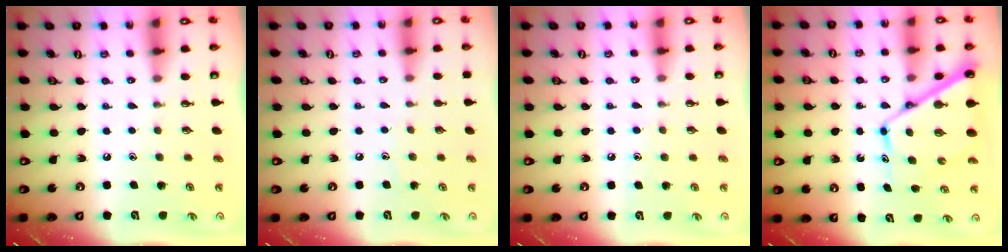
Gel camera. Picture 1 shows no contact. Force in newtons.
{"total": 3.4, "press": 3.4, "slide": 0.4}
{"total": 5.0, "press": 4.9, "slide": 0.6}
{"total": 13.3, "press": 13.2, "slide": 1.3}